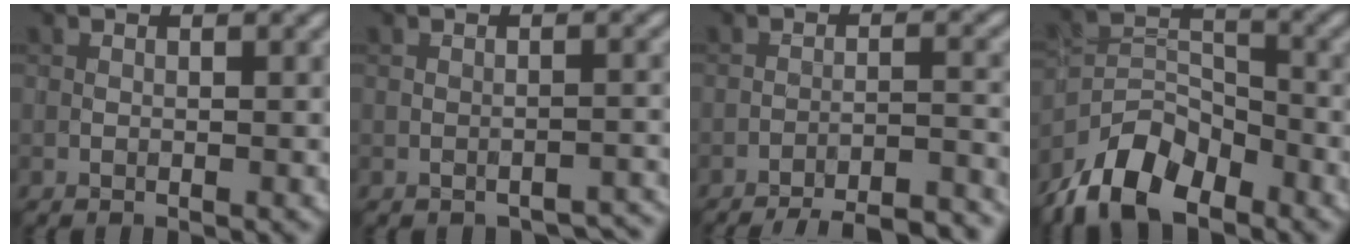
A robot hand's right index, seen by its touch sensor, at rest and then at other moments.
{"total": 2.1, "force": [-2.0, 0.6, 0.4], "torque": [0.001, 0.004, -0.025]}
{"total": 15.4, "force": [-14.4, 3.6, 3.8], "torque": [-0.018, 0.022, -0.165]}
{"total": 7.7, "force": [-5.8, 3.7, 3.5], "torque": [-0.058, -0.001, -0.124]}